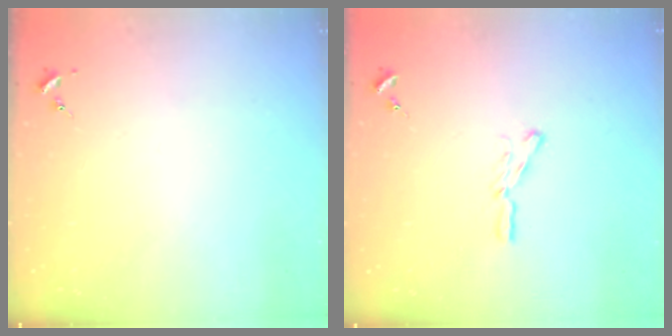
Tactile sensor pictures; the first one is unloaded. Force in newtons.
{"total": 4.7, "press": 4.6, "slide": 0.6}